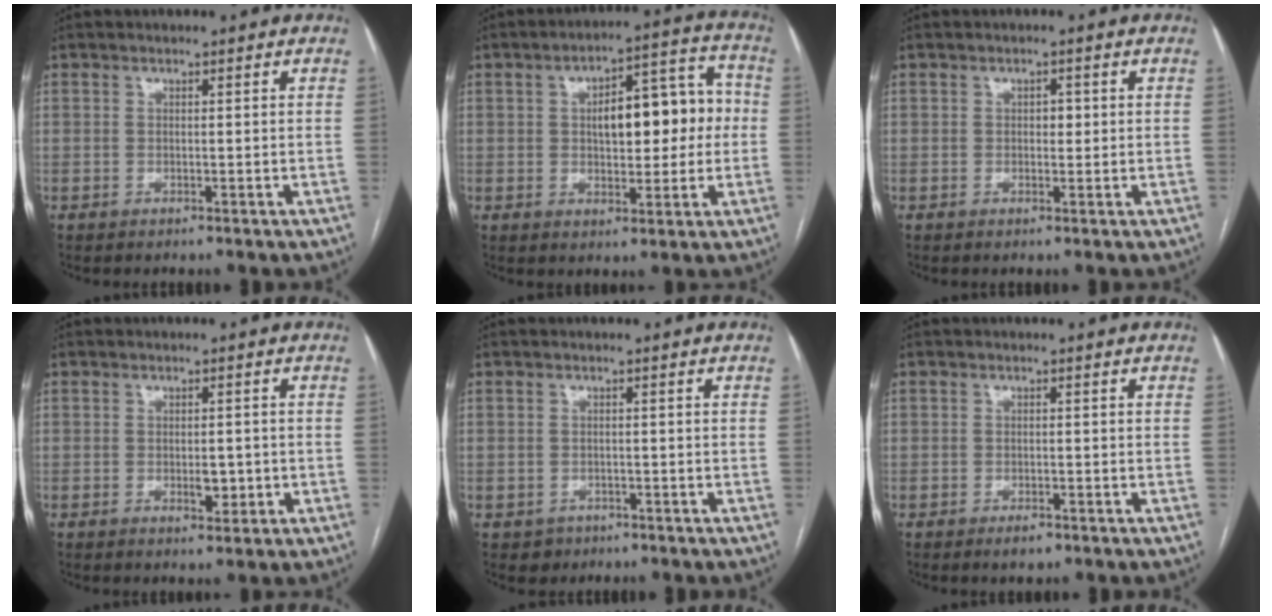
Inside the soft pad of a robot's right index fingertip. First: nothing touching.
{"total": 12.0, "force": [0.7, 5.1, 10.9], "torque": [-0.148, 0.042, 0.017]}
{"total": 1.5, "force": [0.2, 1.0, 1.2], "torque": [-0.013, 0.004, 0.001]}
{"total": 2.9, "force": [-0.6, 1.4, 2.5], "torque": [-0.036, 0.000, -0.004]}
{"total": 2.2, "force": [-1.0, 2.0, 0.1], "torque": [0.001, 0.007, -0.010]}
{"total": 1.9, "force": [-1.3, 1.0, 1.1], "torque": [-0.015, 0.001, -0.015]}